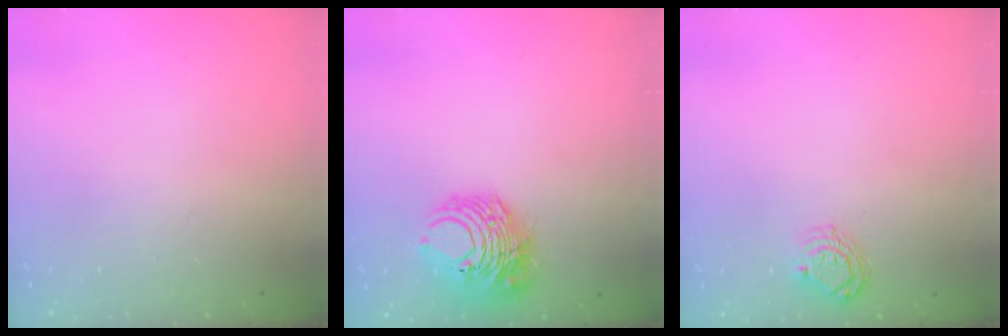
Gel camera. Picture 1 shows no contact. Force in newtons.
{"total": 10.3, "press": 10.2, "slide": 1.6}
{"total": 6.6, "press": 6.6, "slide": 0.2}